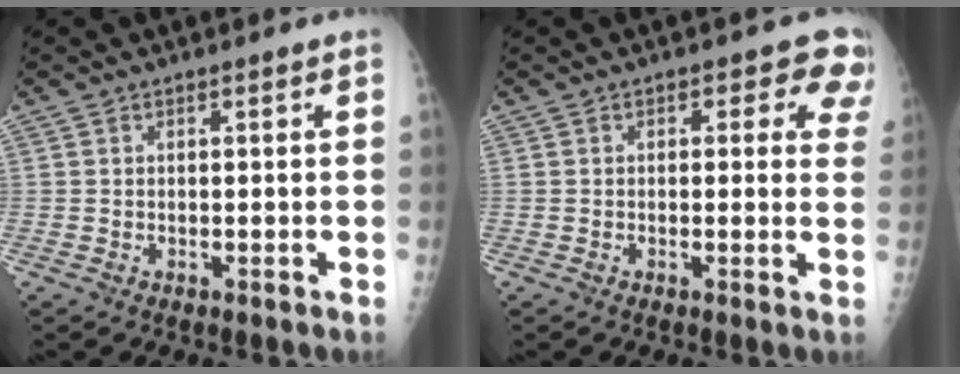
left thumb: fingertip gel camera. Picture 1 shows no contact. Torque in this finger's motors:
{"motor_torque": [-0.23, 0.35, -0.02, 0.04, 0.08]}